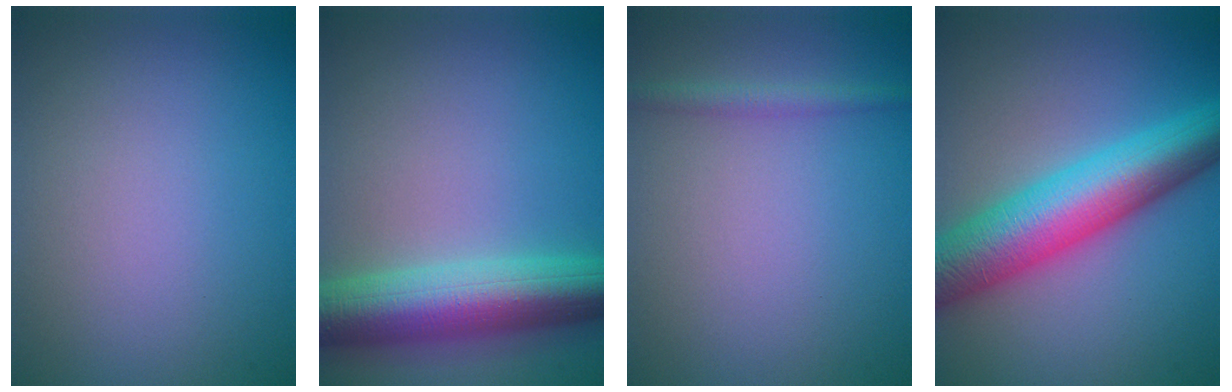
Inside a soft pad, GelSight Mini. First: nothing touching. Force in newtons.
{"total": 8.4, "press": 8.4, "slide": 0.2}
{"total": 1.5, "press": 1.5, "slide": 0.1}
{"total": 10.1, "press": 10.1, "slide": 0.1}